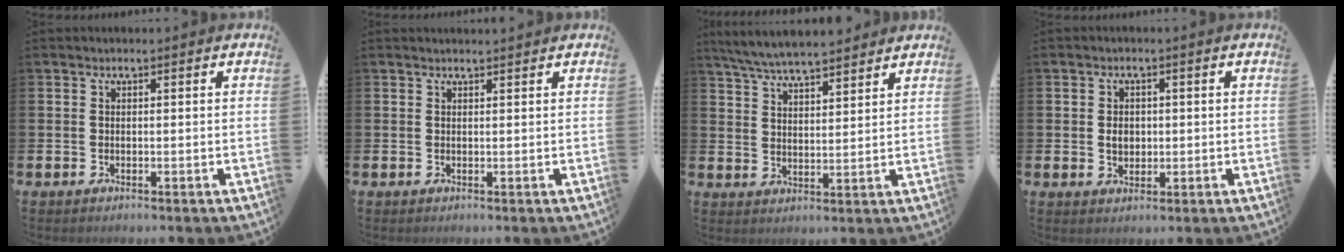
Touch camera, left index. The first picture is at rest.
{"total": 0.8, "force": [0.8, -0.1, 0.0], "torque": [0.012, -0.007, 0.012]}
{"total": 6.3, "force": [6.0, 0.6, 1.6], "torque": [-0.051, -0.025, 0.110]}
{"total": 2.4, "force": [0.2, 1.9, 1.3], "torque": [-0.010, 0.003, -0.004]}